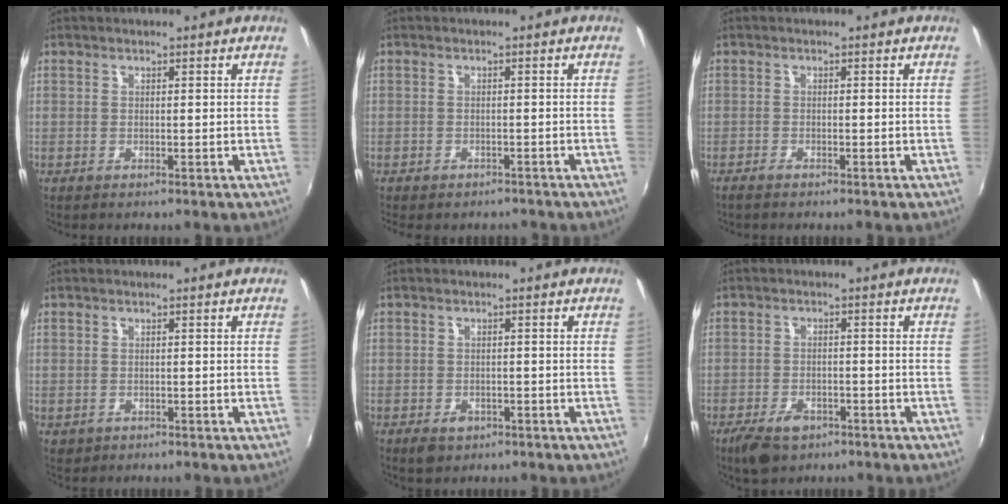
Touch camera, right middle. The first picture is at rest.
{"total": 3.9, "force": [-3.2, 1.8, 1.4], "torque": [-0.031, -0.013, -0.039]}
{"total": 1.4, "force": [-1.2, 0.2, 0.6], "torque": [-0.017, -0.004, -0.026]}
{"total": 1.5, "force": [-0.4, 1.4, 0.5], "torque": [-0.010, -0.004, -0.005]}
{"total": 3.5, "force": [-1.9, 2.4, 1.7], "torque": [-0.036, -0.006, -0.026]}
{"total": 6.9, "force": [-4.5, 3.8, 3.7], "torque": [-0.095, -0.013, -0.073]}